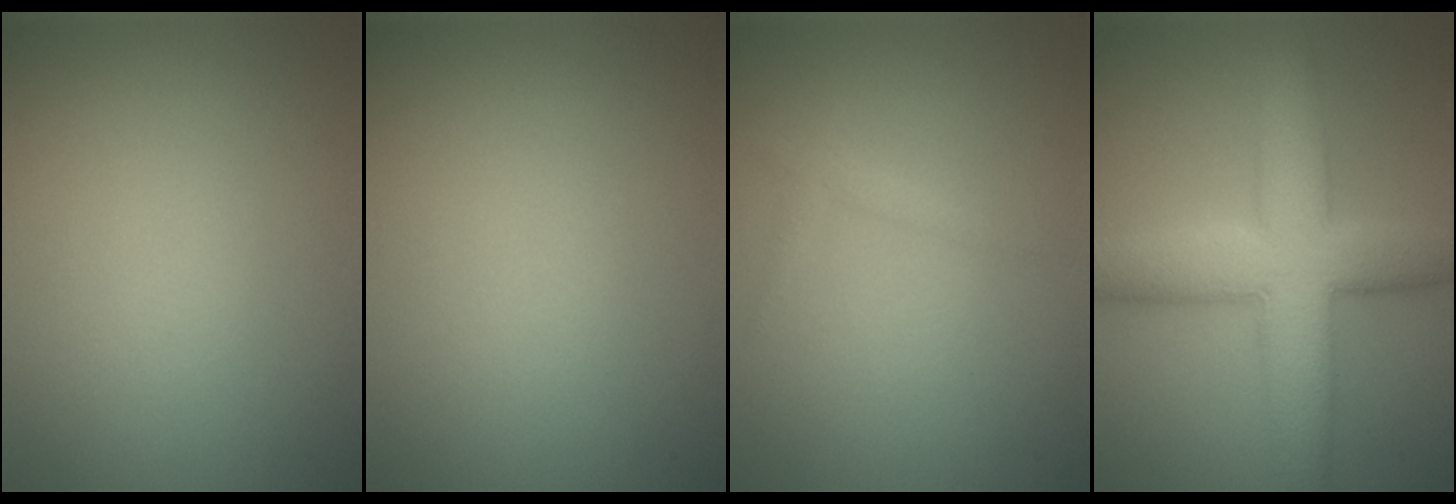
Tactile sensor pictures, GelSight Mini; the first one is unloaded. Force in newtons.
{"total": 0.0}
{"total": 0.9, "press": 0.9, "slide": 0.1}
{"total": 8.9, "press": 8.9, "slide": 0.2}